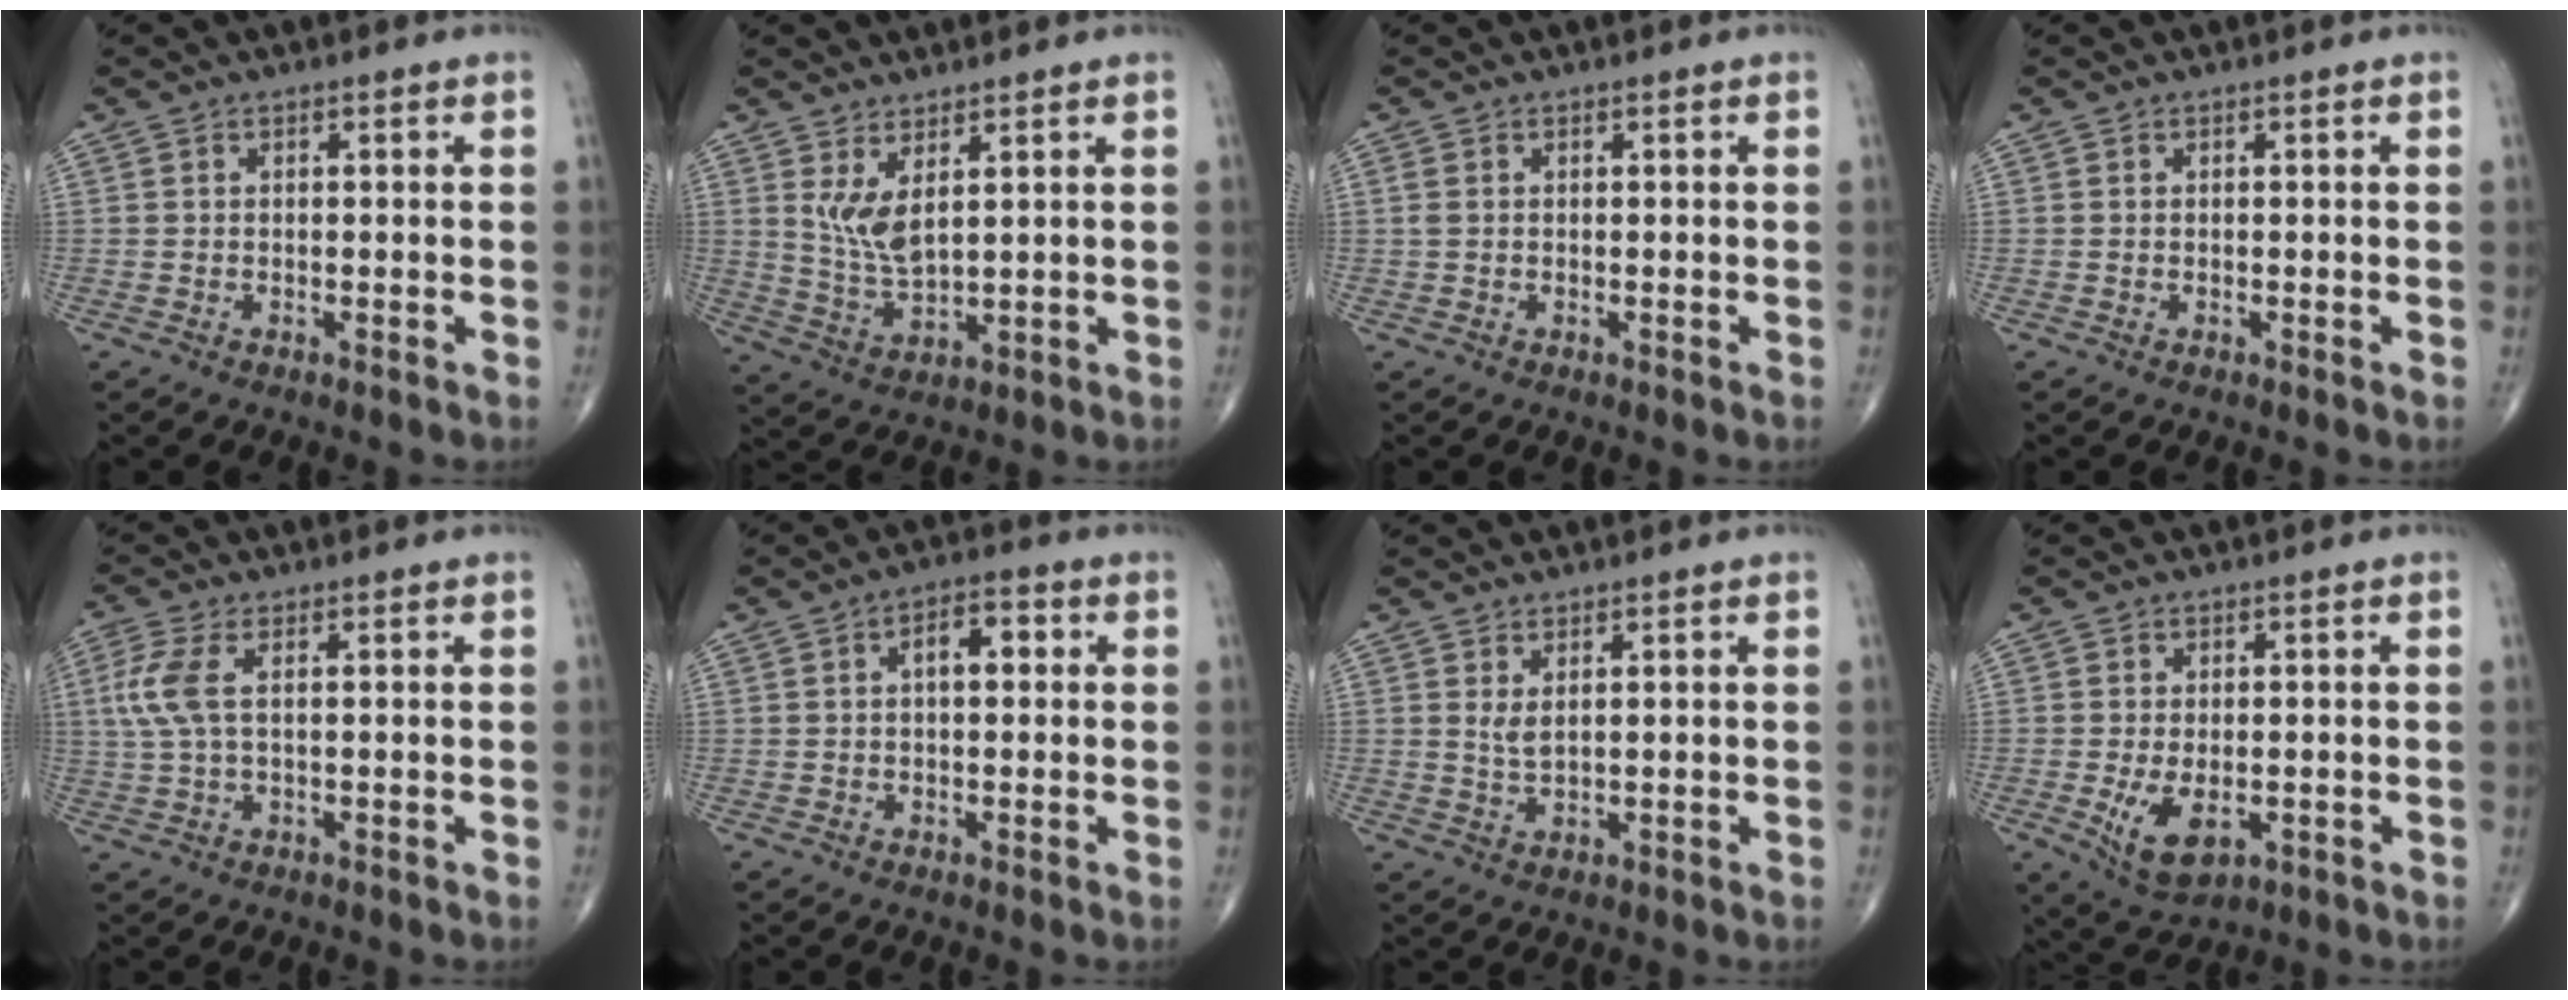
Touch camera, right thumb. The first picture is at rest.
{"total": 6.6, "force": [3.0, 2.5, 5.3], "torque": [-0.103, -0.031, 0.070]}
{"total": 1.1, "force": [0.3, 0.8, 0.8], "torque": [-0.025, 0.005, 0.009]}
{"total": 0.0}
{"total": 6.0, "force": [1.3, 2.7, 5.2], "torque": [-0.147, 0.012, 0.026]}
{"total": 5.2, "force": [0.9, 2.7, 4.3], "torque": [-0.058, 0.014, 0.008]}
{"total": 2.4, "force": [1.1, 0.8, 1.9], "torque": [-0.036, -0.010, 0.025]}
{"total": 7.1, "force": [-1.6, 4.0, 5.7], "torque": [-0.094, -0.012, -0.017]}